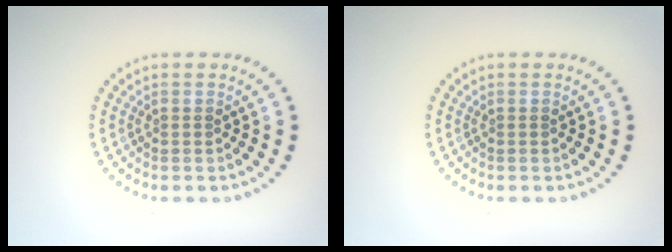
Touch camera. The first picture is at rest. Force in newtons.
{"total": 0.0}